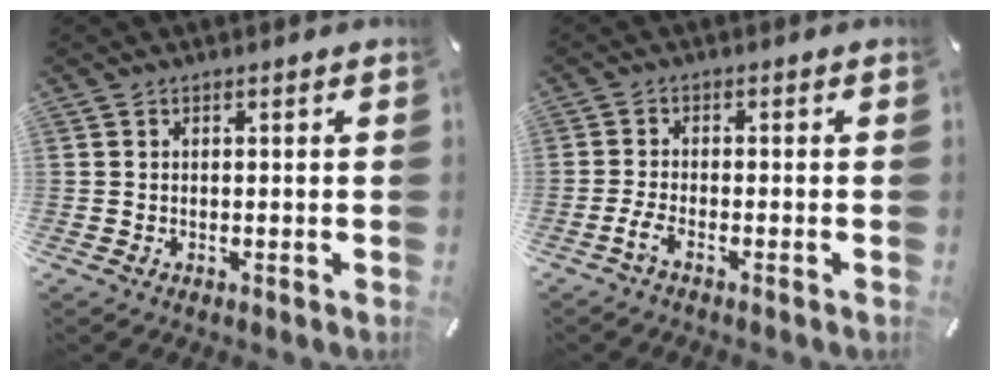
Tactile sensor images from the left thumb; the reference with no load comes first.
{"total": 2.8, "force": [-1.8, 0.5, 2.1], "torque": [-0.046, -0.001, -0.036]}